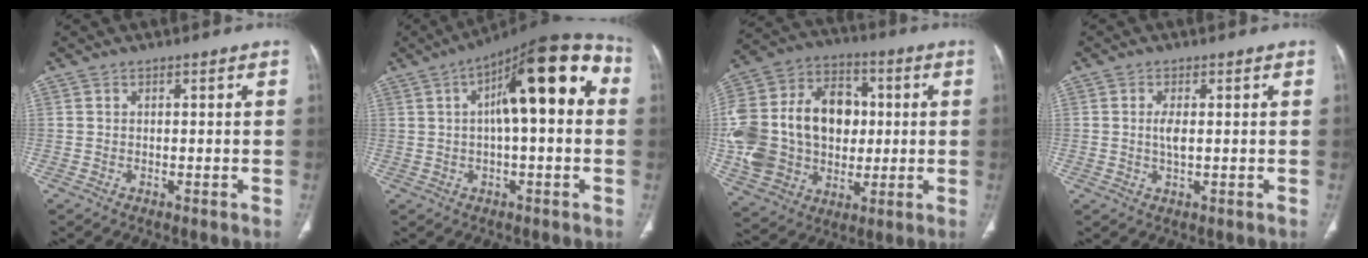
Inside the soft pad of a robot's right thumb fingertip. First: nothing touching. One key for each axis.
{"total": 18.4, "fx": 3.1, "fy": 6.3, "fz": 17.0, "tx": -0.223, "ty": 0.042, "tz": 0.034}
{"total": 25.3, "fx": 1.0, "fy": 19.0, "fz": 16.7, "tx": -0.327, "ty": 0.033, "tz": 0.035}
{"total": 2.4, "fx": 0.2, "fy": 0.9, "fz": 2.3, "tx": -0.049, "ty": -0.003, "tz": 0.005}